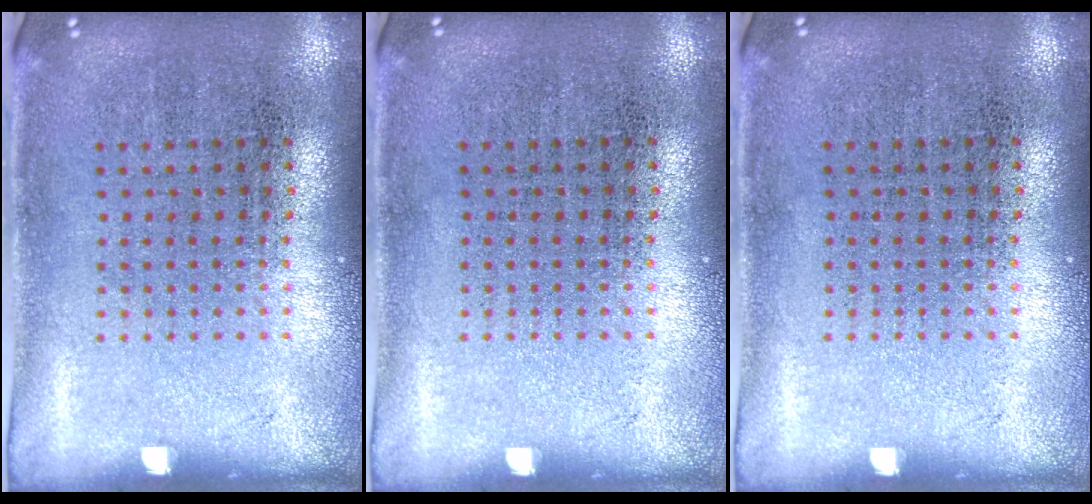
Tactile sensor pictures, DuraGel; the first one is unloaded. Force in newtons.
{"total": 0.0}
{"total": 0.0}